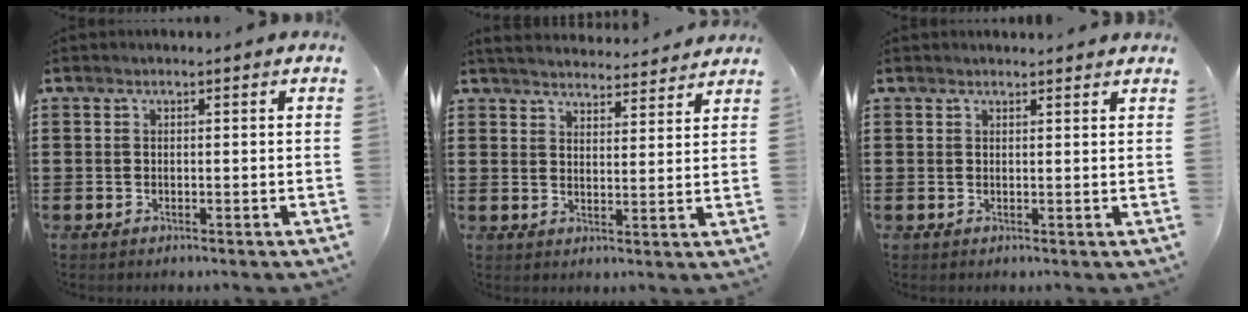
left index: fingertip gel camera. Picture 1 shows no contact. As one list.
[{"total": 3.8, "force": [3.8, 0.1, 0.4], "torque": [-0.021, -0.022, 0.067]}, {"total": 1.1, "force": [1.0, -0.1, 0.2], "torque": [-0.007, -0.002, 0.020]}]